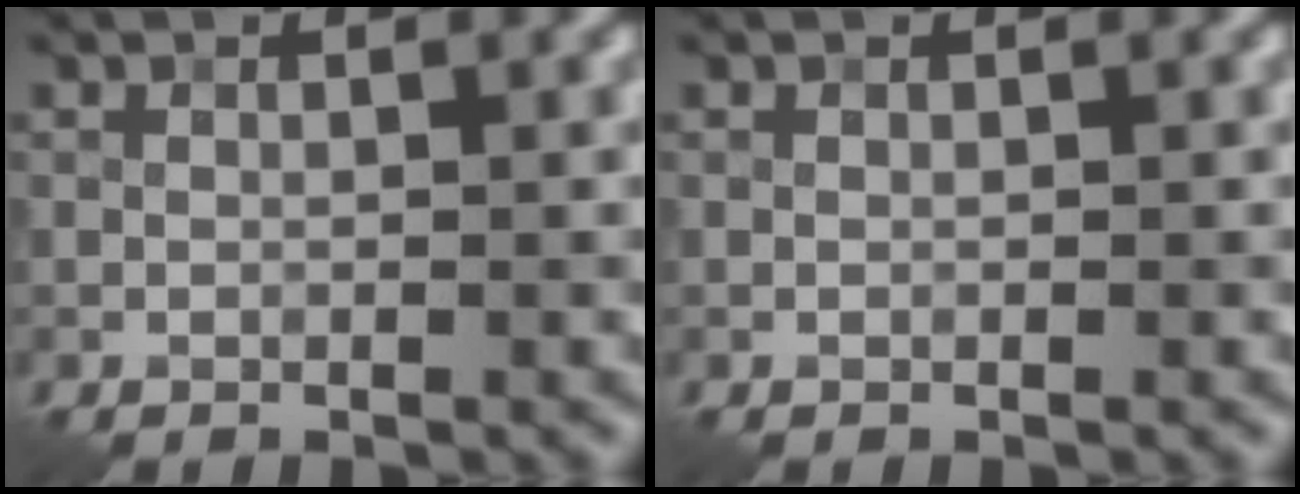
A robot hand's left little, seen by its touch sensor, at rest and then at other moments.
{"total": 0.0}